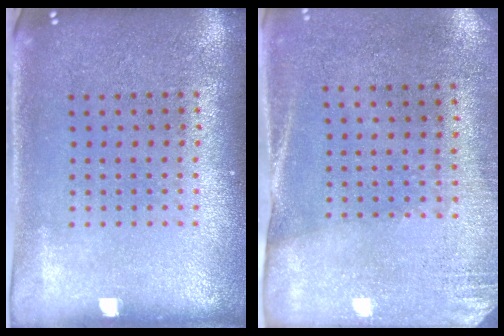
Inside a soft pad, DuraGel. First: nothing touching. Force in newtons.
{"total": 2.7, "press": 2.3, "slide": 1.3}